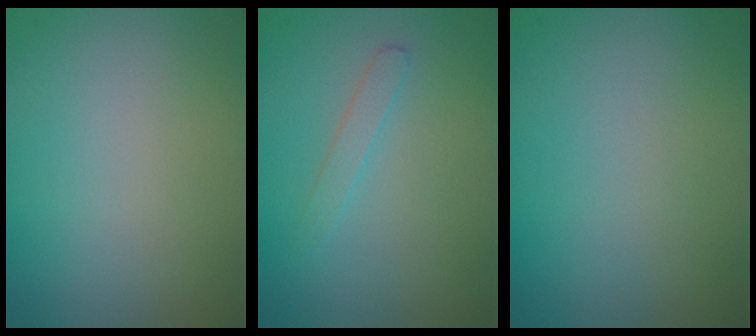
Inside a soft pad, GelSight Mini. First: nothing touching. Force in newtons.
{"total": 1.2, "press": 1.2, "slide": 0.0}
{"total": 0.0}